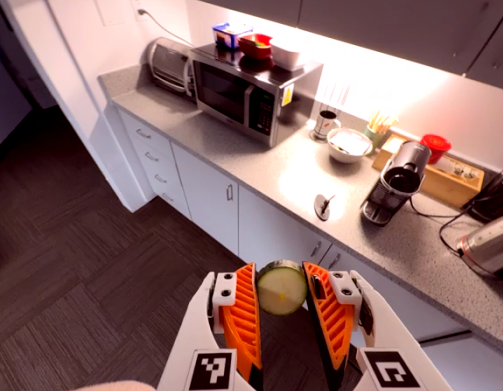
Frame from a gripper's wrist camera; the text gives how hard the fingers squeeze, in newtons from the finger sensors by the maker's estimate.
{"total": 10.2, "left": 10.6, "right": 9.7}